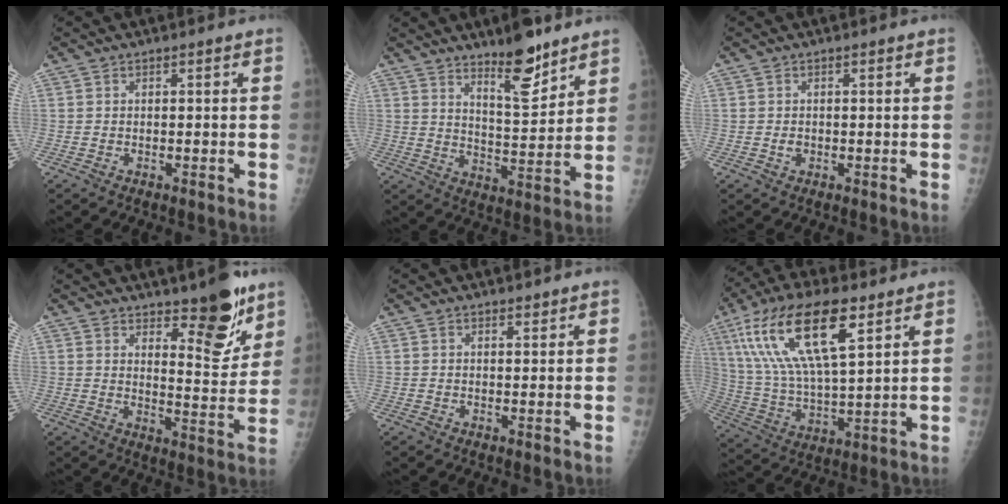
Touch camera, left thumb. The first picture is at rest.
{"total": 10.4, "force": [7.6, 2.9, 6.4], "torque": [-0.084, -0.065, 0.130]}
{"total": 1.1, "force": [-0.1, 0.9, 0.6], "torque": [-0.006, 0.001, 0.000]}
{"total": 10.7, "force": [7.4, 3.8, 6.7], "torque": [-0.062, -0.062, 0.116]}
{"total": 1.1, "force": [0.9, 0.4, 0.3], "torque": [0.000, -0.007, 0.013]}
{"total": 20.2, "force": [9.5, 6.7, 16.5], "torque": [-0.315, -0.019, 0.180]}